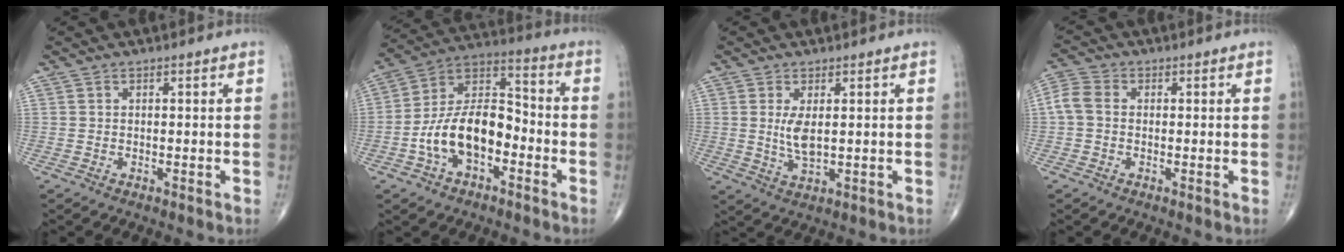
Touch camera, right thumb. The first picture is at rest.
{"total": 15.0, "force": [-4.6, 8.5, 11.4], "torque": [-0.191, 0.050, -0.089]}
{"total": 4.5, "force": [0.8, 1.7, 4.0], "torque": [-0.080, -0.015, 0.023]}
{"total": 4.6, "force": [-0.1, 3.4, 3.1], "torque": [-0.071, 0.014, -0.012]}